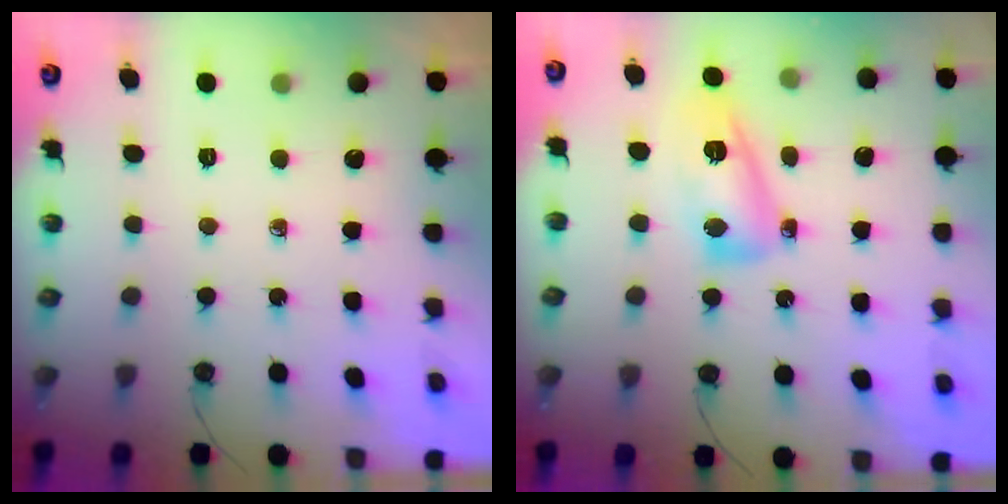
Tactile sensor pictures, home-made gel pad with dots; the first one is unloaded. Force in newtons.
{"total": 13.0, "press": 13.0, "slide": 1.1}